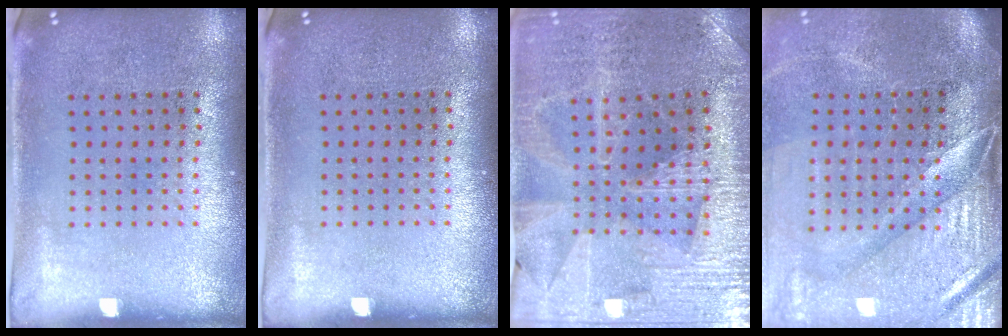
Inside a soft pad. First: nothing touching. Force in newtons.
{"total": 0.0}
{"total": 3.0, "press": 2.9, "slide": 0.4}
{"total": 4.6, "press": 3.9, "slide": 2.4}